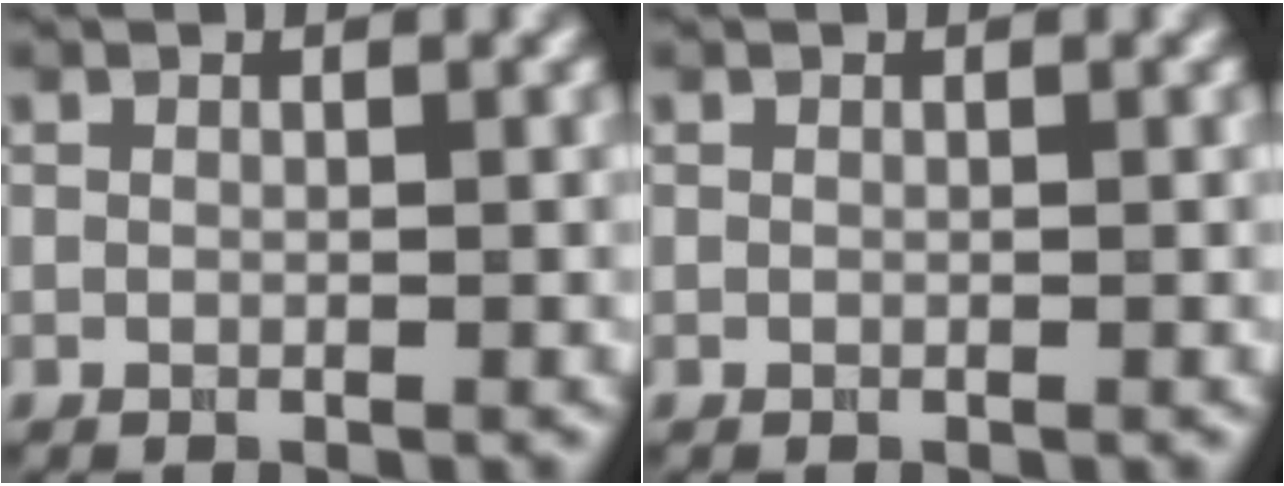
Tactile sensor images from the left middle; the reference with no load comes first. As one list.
[{"total": 0.0}]